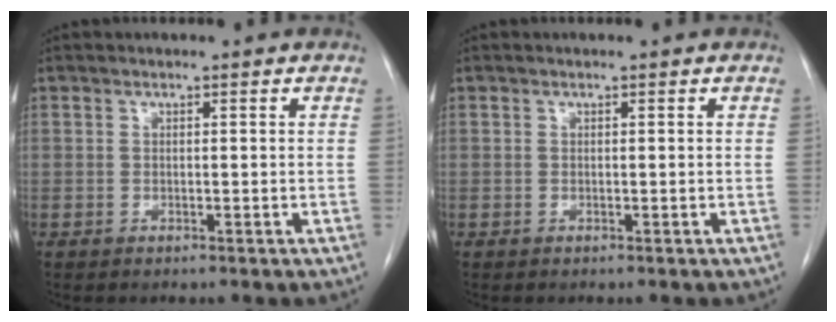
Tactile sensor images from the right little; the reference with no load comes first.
{"total": 0.0}